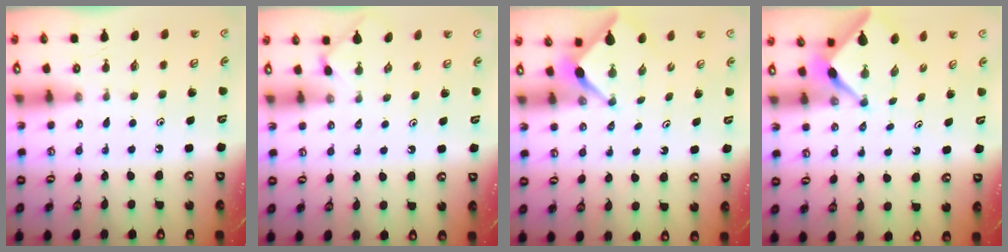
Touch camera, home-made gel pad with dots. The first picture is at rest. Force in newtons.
{"total": 2.3, "press": 2.3, "slide": 0.4}
{"total": 2.5, "press": 2.5, "slide": 0.3}
{"total": 2.2, "press": 2.2, "slide": 0.2}